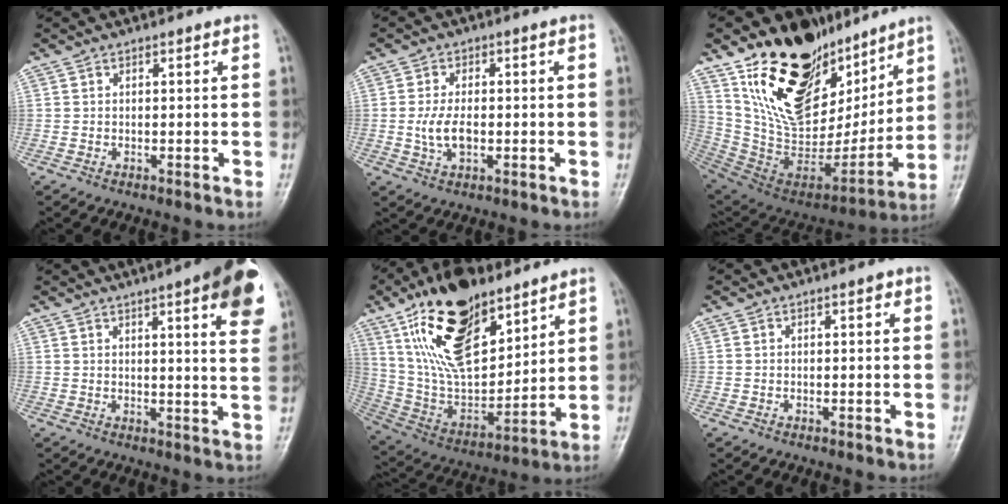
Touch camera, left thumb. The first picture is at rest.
{"total": 5.2, "force": [-0.7, 3.1, 4.2], "torque": [-0.080, 0.003, -0.013]}
{"total": 27.3, "force": [16.8, 15.0, 15.3], "torque": [-0.213, -0.069, 0.304]}
{"total": 15.7, "force": [7.8, 3.4, 13.2], "torque": [-0.145, -0.025, 0.088]}
{"total": 22.9, "force": [12.8, 10.5, 15.8], "torque": [-0.253, -0.055, 0.245]}
{"total": 0.7, "force": [0.3, 0.3, 0.6], "torque": [-0.007, 0.001, 0.002]}